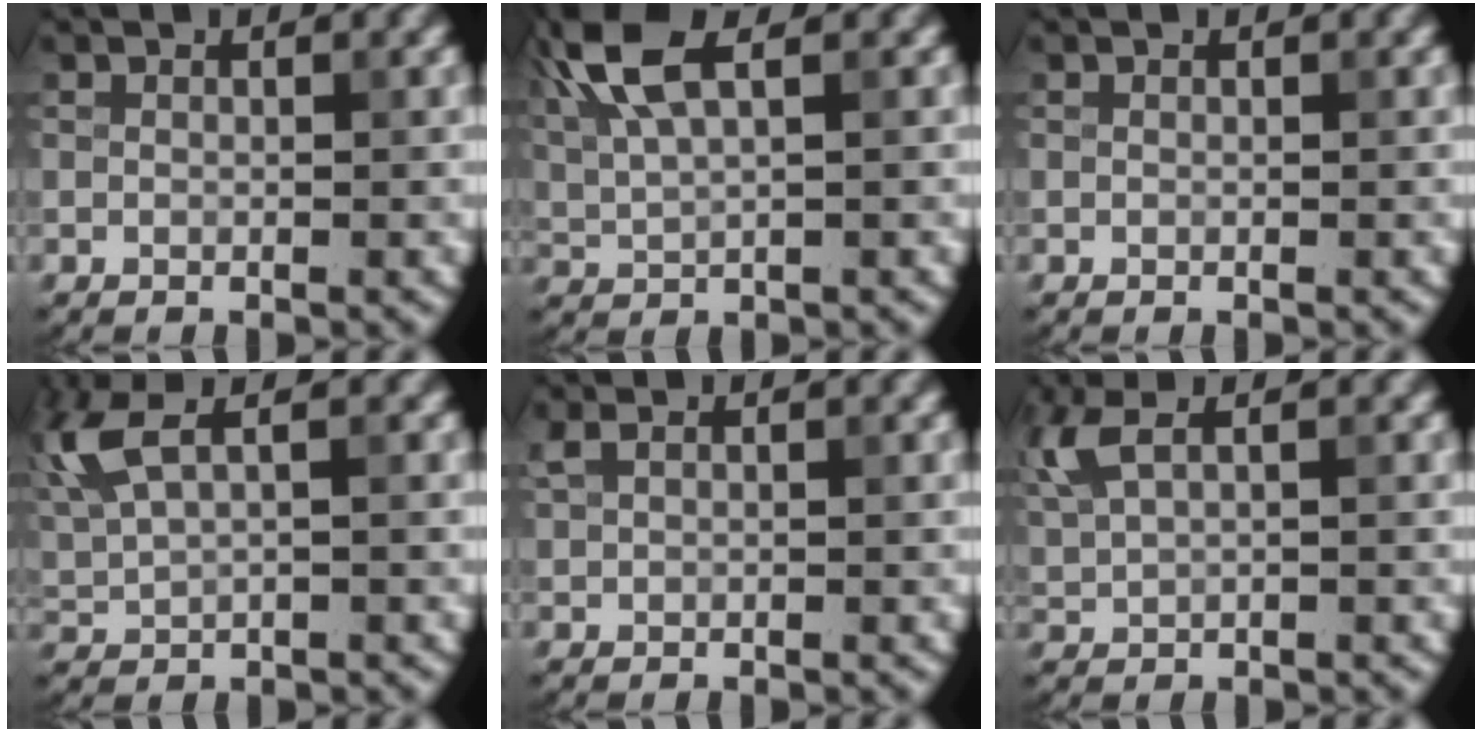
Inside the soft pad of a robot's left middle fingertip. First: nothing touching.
{"total": 6.1, "force": [2.8, 2.1, 4.9], "torque": [-0.120, 0.019, 0.058]}
{"total": 0.0}
{"total": 5.5, "force": [2.7, 2.0, 4.4], "torque": [-0.120, 0.015, 0.055]}
{"total": 1.3, "force": [0.8, 0.5, 0.9], "torque": [-0.025, 0.008, 0.017]}
{"total": 3.8, "force": [1.9, 1.3, 3.0], "torque": [-0.087, 0.013, 0.044]}